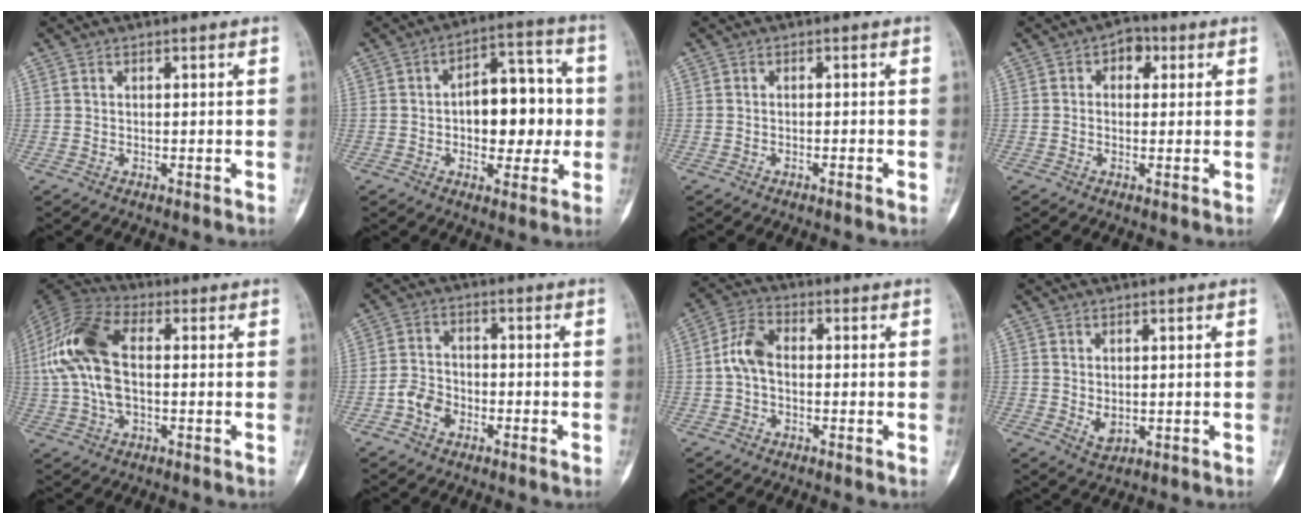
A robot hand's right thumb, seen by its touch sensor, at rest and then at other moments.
{"total": 13.6, "force": [-0.4, 8.1, 11.0], "torque": [-0.105, 0.031, -0.007]}
{"total": 0.9, "force": [-0.6, -0.1, 0.6], "torque": [-0.017, 0.004, -0.007]}
{"total": 3.9, "force": [1.2, 2.9, 2.4], "torque": [-0.010, 0.006, 0.008]}
{"total": 15.4, "force": [0.9, 8.4, 12.8], "torque": [-0.274, 0.028, 0.011]}
{"total": 4.7, "force": [-2.3, 3.3, 2.4], "torque": [-0.034, 0.020, -0.047]}
{"total": 5.9, "force": [-0.5, 3.6, 4.7], "torque": [-0.093, 0.018, -0.021]}
{"total": 2.5, "force": [0.0, 1.5, 1.9], "torque": [-0.029, -0.007, 0.011]}